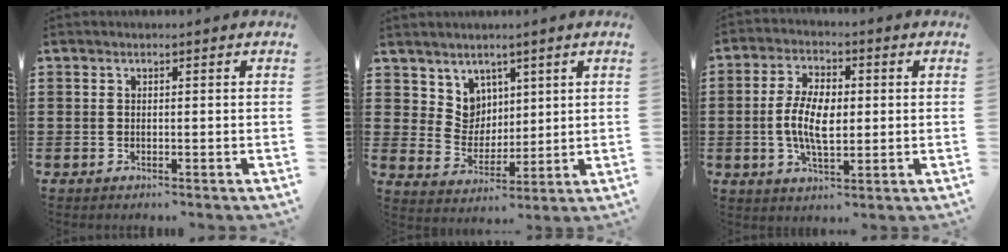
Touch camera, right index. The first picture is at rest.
{"total": 5.9, "force": [3.6, 4.6, 0.7], "torque": [-0.045, -0.006, 0.070]}
{"total": 7.4, "force": [-0.4, 3.6, 6.5], "torque": [-0.139, 0.003, -0.011]}